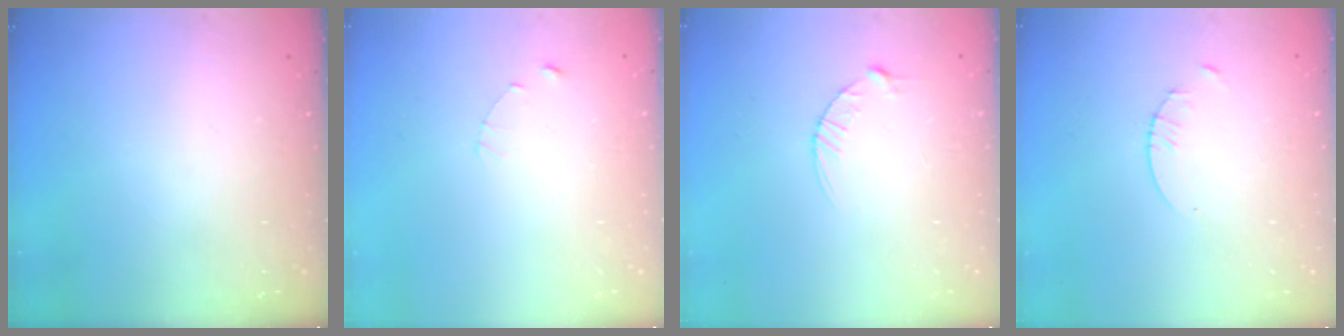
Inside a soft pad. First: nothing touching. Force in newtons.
{"total": 1.2, "press": 1.1, "slide": 0.2}
{"total": 3.0, "press": 3.0, "slide": 0.4}
{"total": 1.3, "press": 1.3, "slide": 0.2}